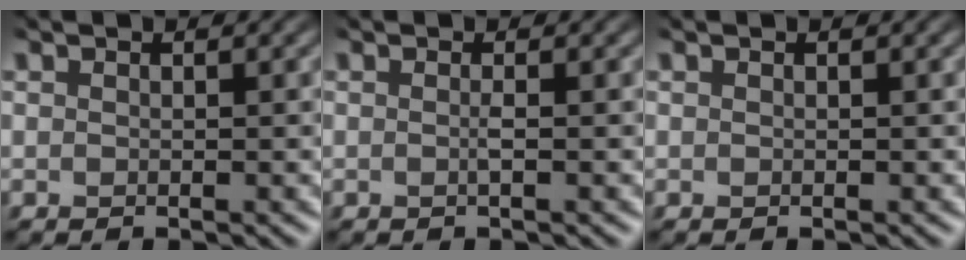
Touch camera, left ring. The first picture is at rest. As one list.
[{"total": 0.9, "force": [-0.1, 0.4, 0.8], "torque": [-0.010, -0.004, -0.014]}, {"total": 0.0}]